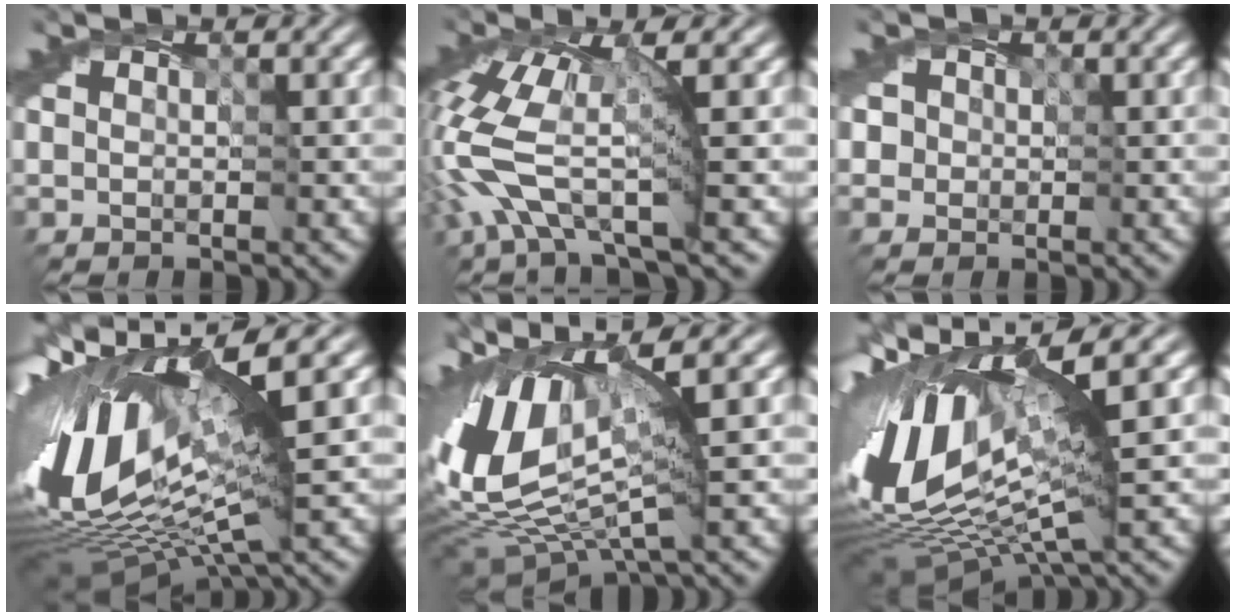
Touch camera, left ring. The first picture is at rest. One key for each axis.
{"total": 8.0, "fx": -2.0, "fy": 2.9, "fz": 7.2, "tx": -0.171, "ty": 0.009, "tz": -0.051}
{"total": 1.5, "fx": 0.1, "fy": 1.5, "fz": -0.2, "tx": 0.016, "ty": 0.006, "tz": -0.009}
{"total": 16.6, "fx": 2.8, "fy": 6.2, "fz": 15.1, "tx": -0.323, "ty": 0.005, "tz": 0.055}
{"total": 12.0, "fx": 1.6, "fy": 5.4, "fz": 10.6, "tx": -0.238, "ty": 0.007, "tz": 0.026}
{"total": 14.9, "fx": 2.5, "fy": 5.9, "fz": 13.5, "tx": -0.297, "ty": 0.010, "tz": 0.056}